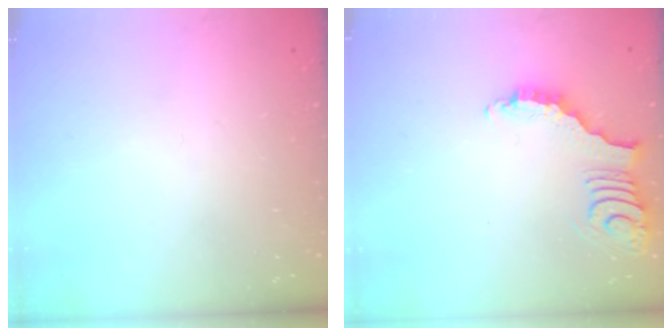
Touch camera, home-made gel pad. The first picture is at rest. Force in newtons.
{"total": 3.8, "press": 3.8, "slide": 0.6}